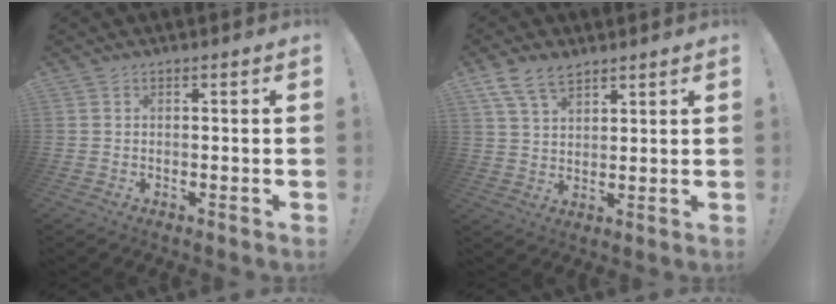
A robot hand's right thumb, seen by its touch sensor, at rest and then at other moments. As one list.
[{"total": 8.3, "force": [5.7, 4.4, 4.1], "torque": [-0.083, -0.017, 0.112]}]